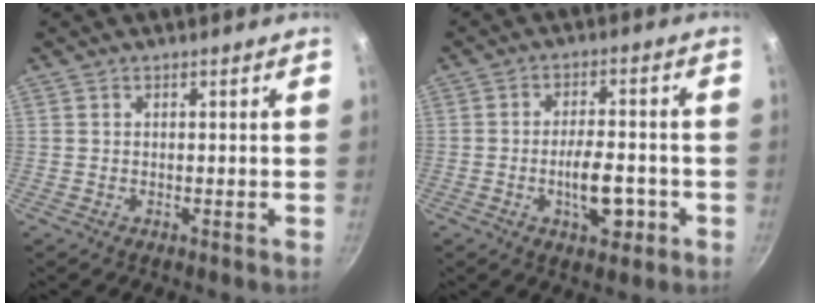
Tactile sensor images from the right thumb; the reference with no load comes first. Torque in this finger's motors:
{"motor_torque": [3.20, 1.81, 1.41, -1.30, 0.47]}